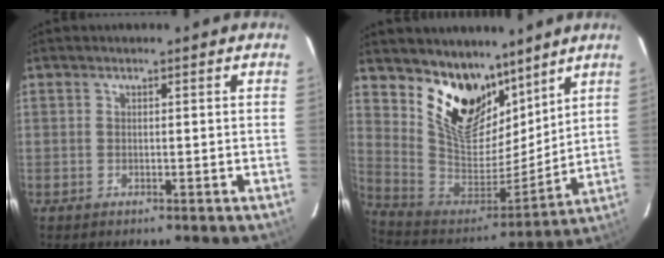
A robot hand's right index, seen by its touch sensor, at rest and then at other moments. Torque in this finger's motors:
{"motor_torque": [0.87, 0.90, 0.47, 0.13]}